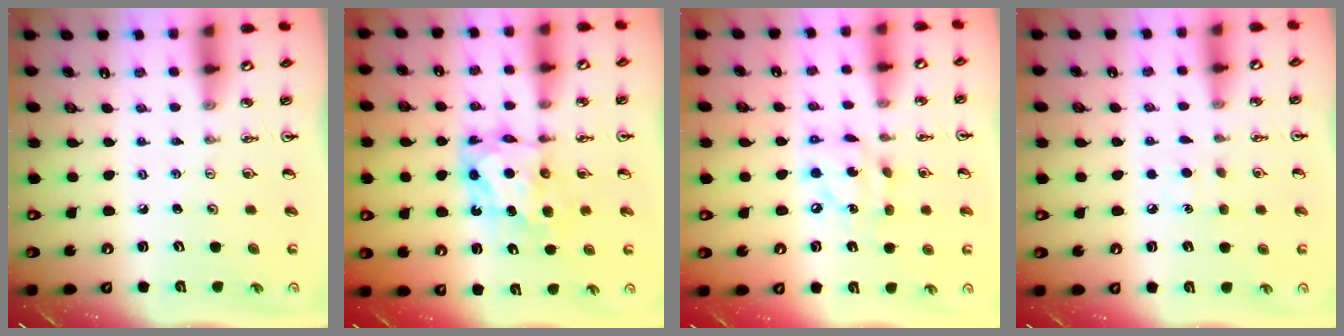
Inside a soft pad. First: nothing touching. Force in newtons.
{"total": 6.9, "press": 6.9, "slide": 0.4}
{"total": 9.3, "press": 9.3, "slide": 0.5}
{"total": 6.9, "press": 6.9, "slide": 0.8}